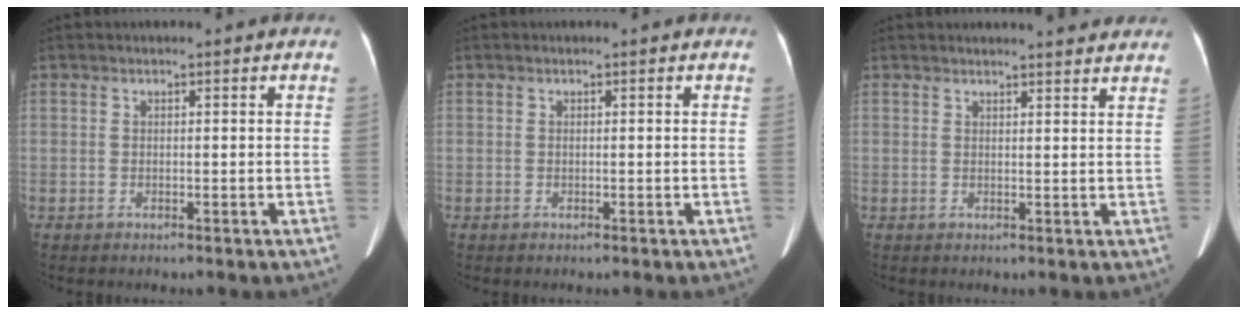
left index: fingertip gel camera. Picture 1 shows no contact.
{"total": 0.0}
{"total": 6.3, "force": [6.0, 0.5, 1.9], "torque": [-0.023, 0.008, 0.057]}